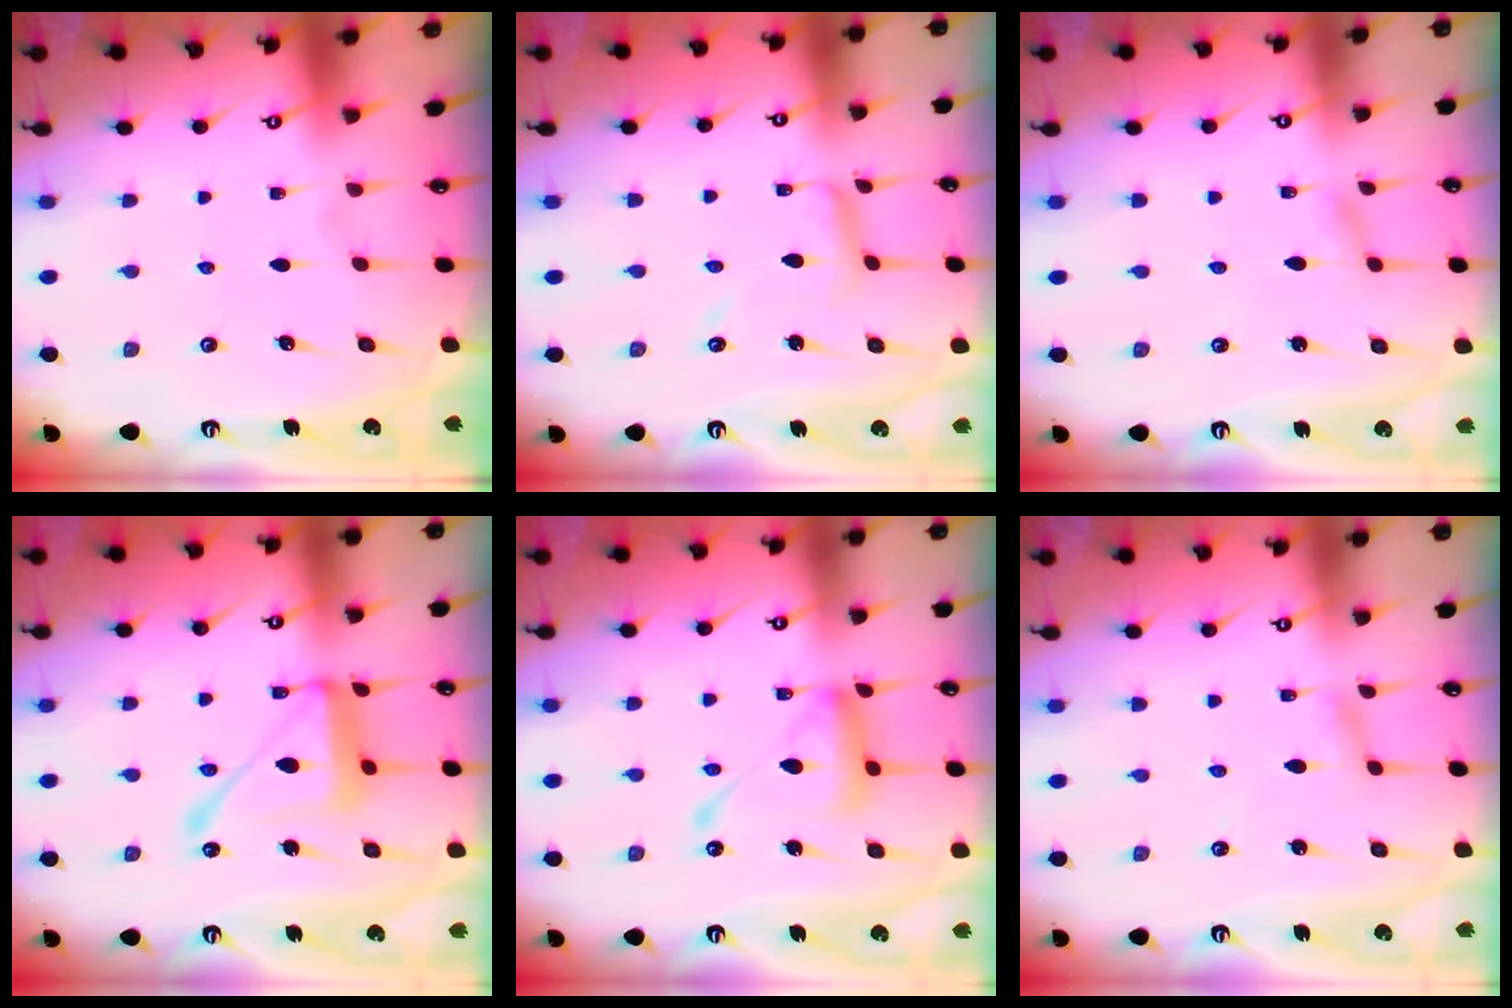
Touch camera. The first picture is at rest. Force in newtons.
{"total": 6.3, "press": 6.3, "slide": 0.3}
{"total": 2.5, "press": 2.5, "slide": 0.2}
{"total": 14.1, "press": 14.1, "slide": 1.0}
{"total": 13.1, "press": 13.1, "slide": 1.1}
{"total": 2.4, "press": 2.4, "slide": 0.2}